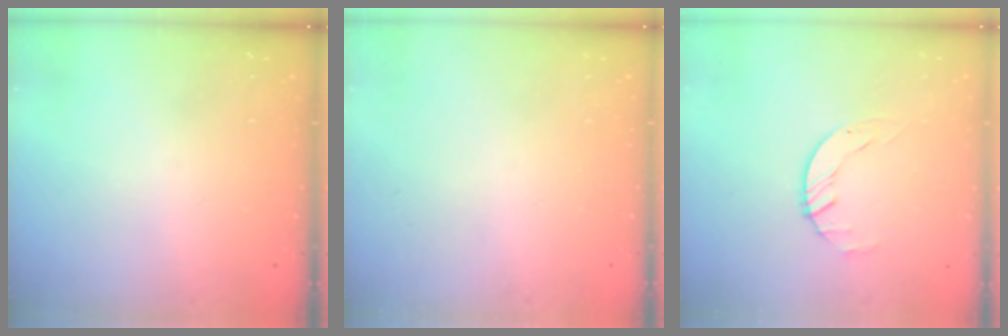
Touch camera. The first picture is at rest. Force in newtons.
{"total": 0.0}
{"total": 1.4, "press": 1.4, "slide": 0.2}